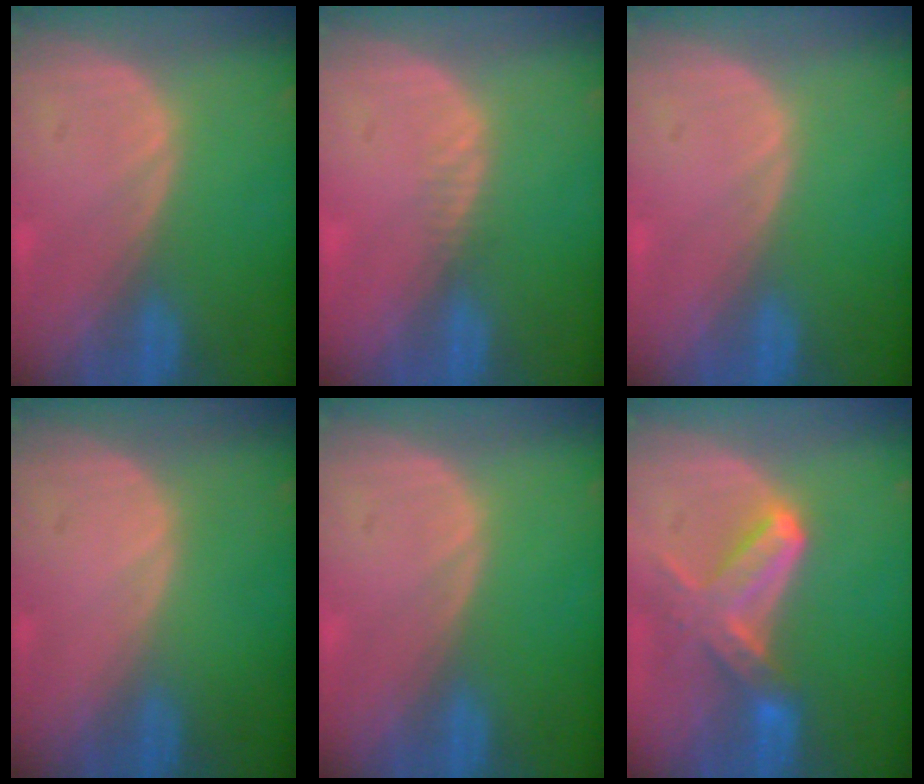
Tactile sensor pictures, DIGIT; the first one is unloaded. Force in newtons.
{"total": 1.2, "press": 0.9, "slide": 0.8}
{"total": 0.0}
{"total": 0.0}
{"total": 0.0}
{"total": 6.7, "press": 6.6, "slide": 1.3}